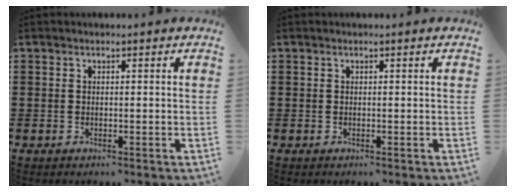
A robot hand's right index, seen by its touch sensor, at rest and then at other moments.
{"total": 0.0}